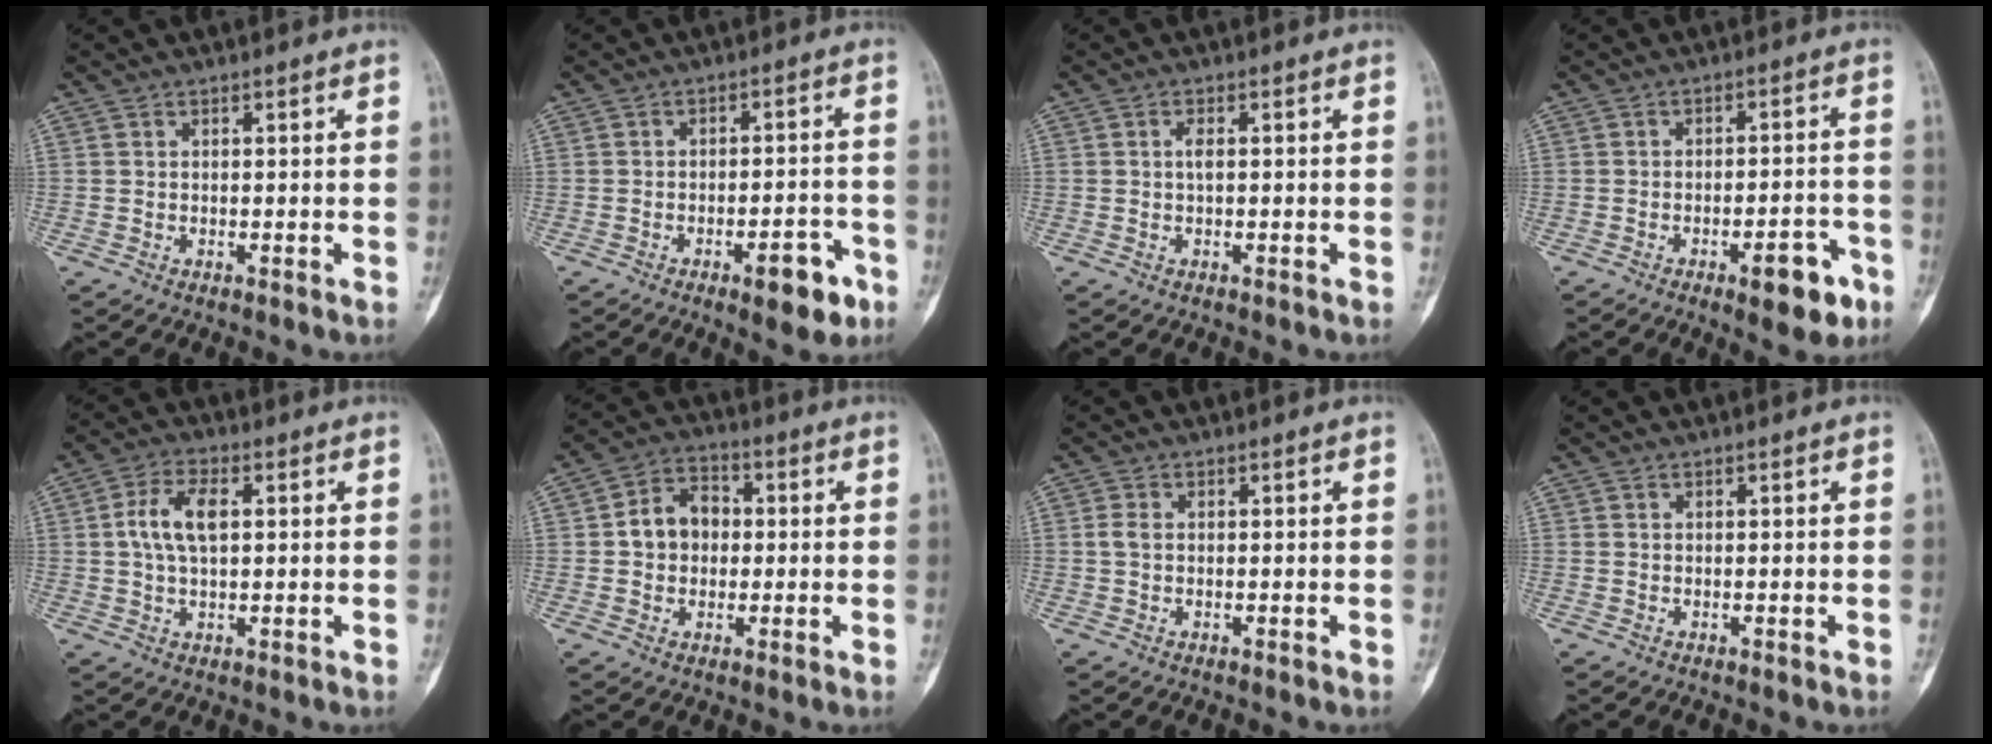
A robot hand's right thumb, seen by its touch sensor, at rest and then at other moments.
{"total": 8.0, "force": [-4.2, 3.0, 6.1], "torque": [-0.063, 0.028, -0.052]}
{"total": 1.5, "force": [0.0, 0.5, 1.4], "torque": [-0.024, 0.002, -0.001]}
{"total": 8.7, "force": [-4.5, 3.2, 6.7], "torque": [-0.071, 0.029, -0.055]}
{"total": 7.4, "force": [1.2, 3.9, 6.2], "torque": [-0.125, 0.009, 0.019]}
{"total": 8.1, "force": [0.2, 6.5, 4.8], "torque": [-0.057, 0.020, -0.006]}
{"total": 1.7, "force": [0.1, 1.1, 1.3], "torque": [-0.032, 0.002, 0.002]}
{"total": 0.0}